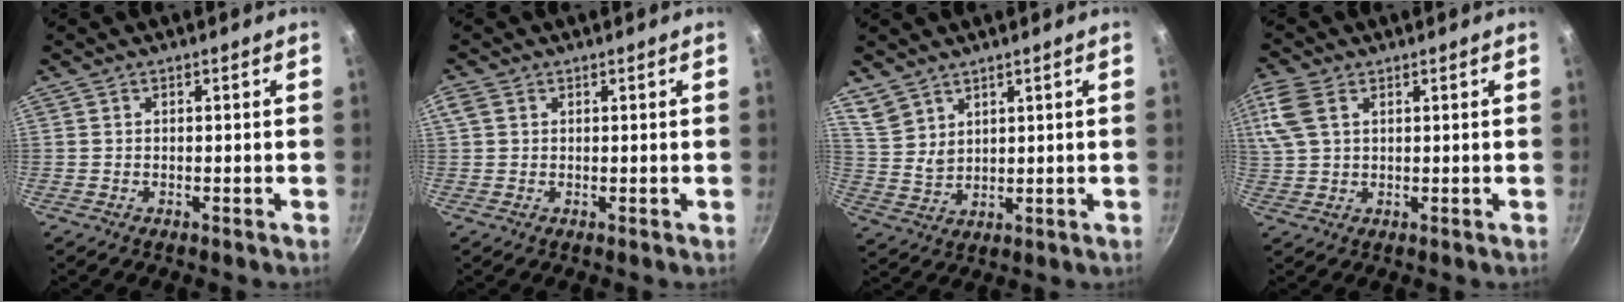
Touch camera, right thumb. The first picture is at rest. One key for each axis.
{"total": 2.1, "fx": 0.8, "fy": 1.6, "fz": 1.1, "tx": -0.019, "ty": 0.000, "tz": 0.015}
{"total": 5.6, "fx": 4.4, "fy": 2.9, "fz": 1.9, "tx": -0.025, "ty": -0.019, "tz": 0.100}
{"total": 8.7, "fx": 3.5, "fy": 5.3, "fz": 5.9, "tx": -0.140, "ty": 0.017, "tz": 0.071}